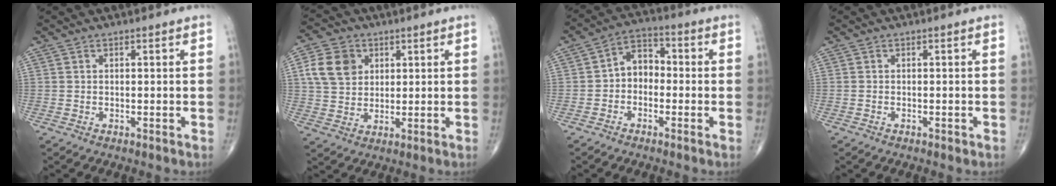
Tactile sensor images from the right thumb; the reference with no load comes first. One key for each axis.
{"total": 8.9, "fx": 2.7, "fy": 7.2, "fz": 4.6, "tx": -0.066, "ty": -0.001, "tz": 0.051}
{"total": 6.1, "fx": -1.0, "fy": 4.6, "fz": 3.9, "tx": -0.039, "ty": 0.028, "tz": -0.036}
{"total": 0.5, "fx": -0.3, "fy": 0.3, "fz": 0.3, "tx": -0.008, "ty": 0.001, "tz": -0.004}